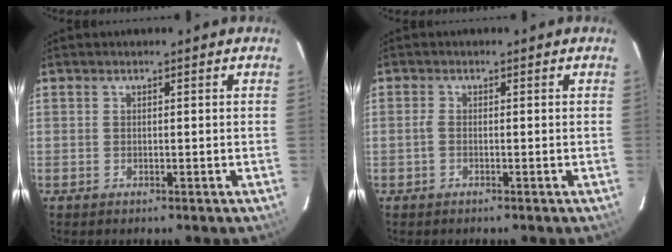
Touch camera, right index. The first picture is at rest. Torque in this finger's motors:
{"motor_torque": [0.08, 0.04, 0.21, 0.03]}